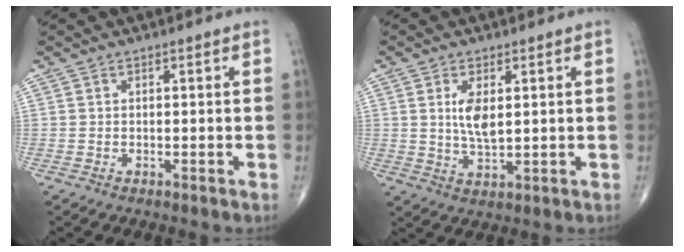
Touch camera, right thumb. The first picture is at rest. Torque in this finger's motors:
{"motor_torque": [1.28, 1.07, 1.07, -0.41, 0.09]}